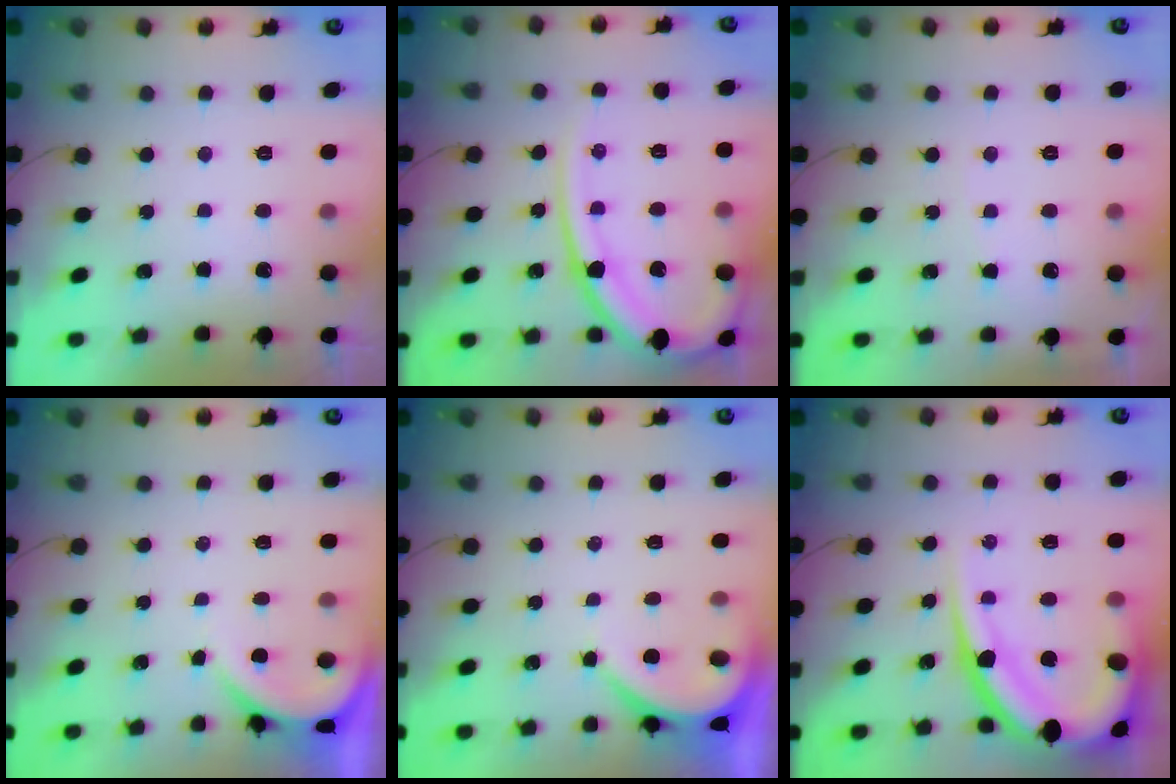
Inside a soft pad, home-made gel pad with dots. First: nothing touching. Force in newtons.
{"total": 15.5, "press": 15.3, "slide": 2.0}
{"total": 2.5, "press": 2.5, "slide": 0.3}
{"total": 2.1, "press": 2.1, "slide": 0.2}
{"total": 4.0, "press": 3.9, "slide": 0.6}
{"total": 20.0, "press": 19.9, "slide": 1.9}